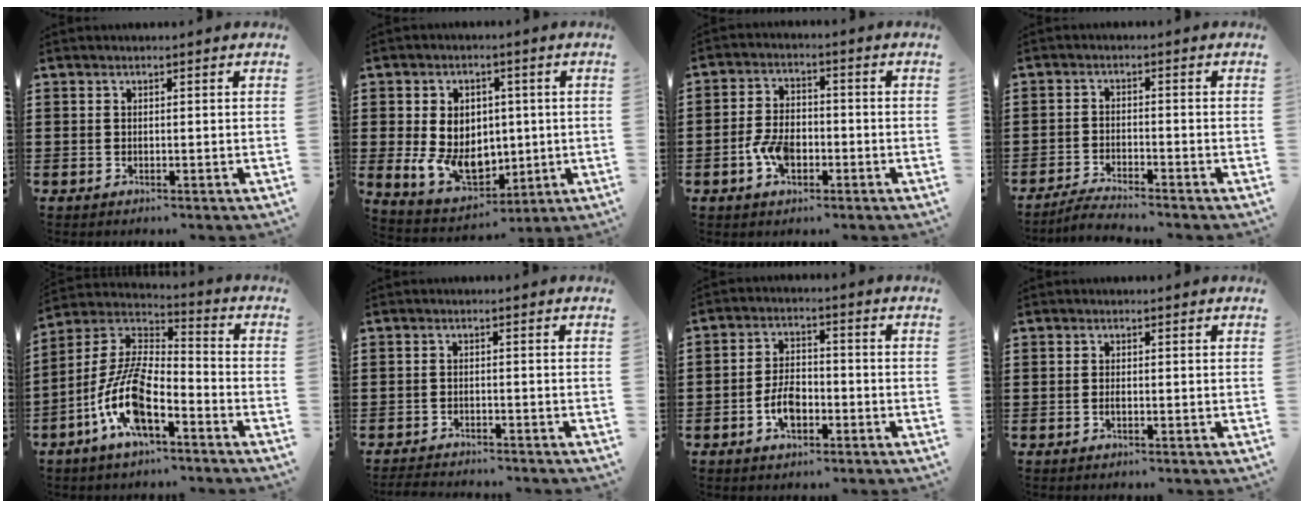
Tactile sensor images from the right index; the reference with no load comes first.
{"total": 8.5, "force": [-0.1, 6.8, 5.2], "torque": [-0.118, 0.006, -0.003]}
{"total": 5.6, "force": [-1.9, 3.3, 4.1], "torque": [-0.100, 0.000, -0.039]}
{"total": 2.9, "force": [-2.8, -0.2, 0.6], "torque": [-0.013, 0.001, -0.056]}
{"total": 11.8, "force": [-6.1, 4.1, 9.1], "torque": [-0.219, -0.011, -0.125]}
{"total": 1.9, "force": [-1.9, -0.1, 0.0], "torque": [-0.006, -0.002, -0.040]}
{"total": 5.3, "force": [-2.1, 3.0, 3.9], "torque": [-0.087, 0.003, -0.042]}
{"total": 0.7, "force": [-0.2, 0.3, 0.6], "torque": [-0.012, -0.002, -0.003]}